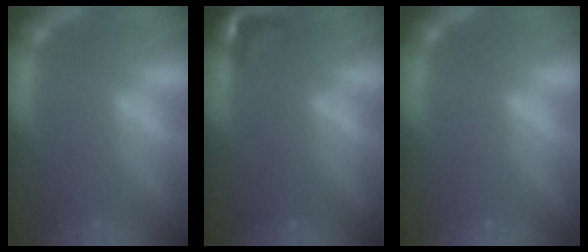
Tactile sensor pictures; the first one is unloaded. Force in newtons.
{"total": 2.4}
{"total": 0.0}